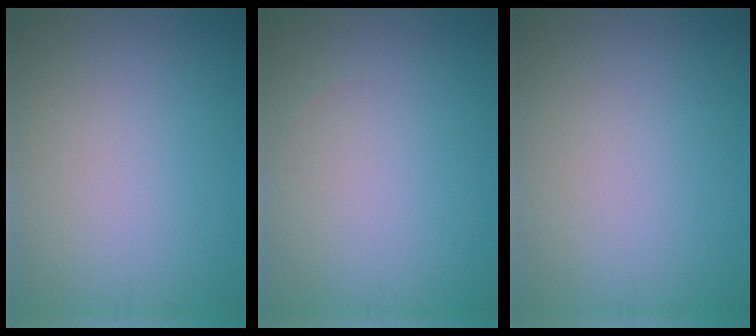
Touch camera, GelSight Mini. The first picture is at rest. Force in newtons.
{"total": 0.0}
{"total": 0.0}